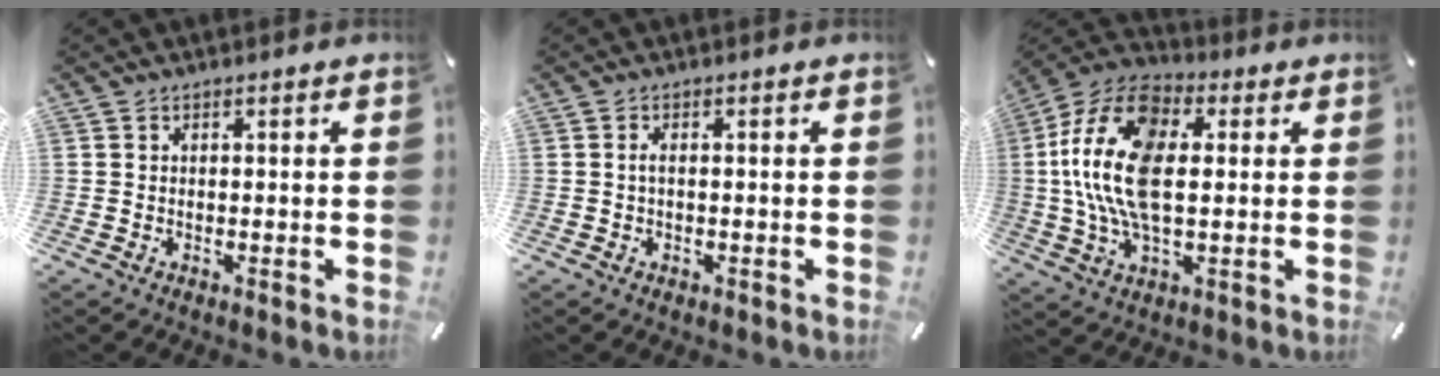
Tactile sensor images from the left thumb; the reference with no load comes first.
{"total": 1.8, "force": [-0.2, 0.9, 1.5], "torque": [-0.029, 0.002, -0.004]}
{"total": 18.1, "force": [2.0, 10.5, 14.7], "torque": [-0.330, 0.004, 0.034]}